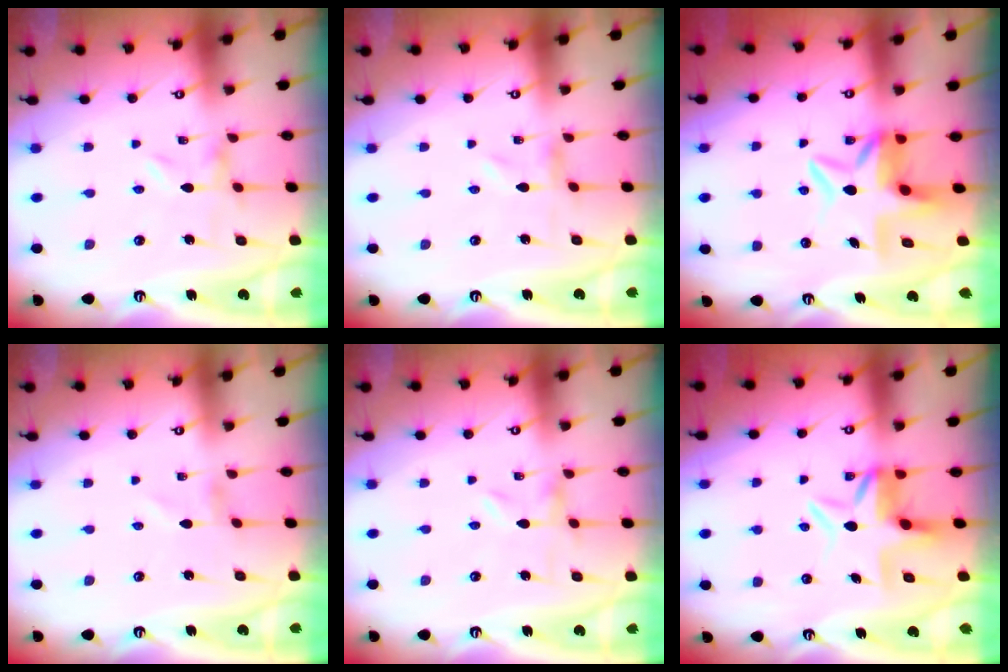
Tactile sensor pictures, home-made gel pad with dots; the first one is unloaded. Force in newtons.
{"total": 0.0}
{"total": 6.8, "press": 6.4, "slide": 2.3}
{"total": 1.2, "press": 1.1, "slide": 0.1}
{"total": 0.0}
{"total": 5.8, "press": 5.3, "slide": 2.3}